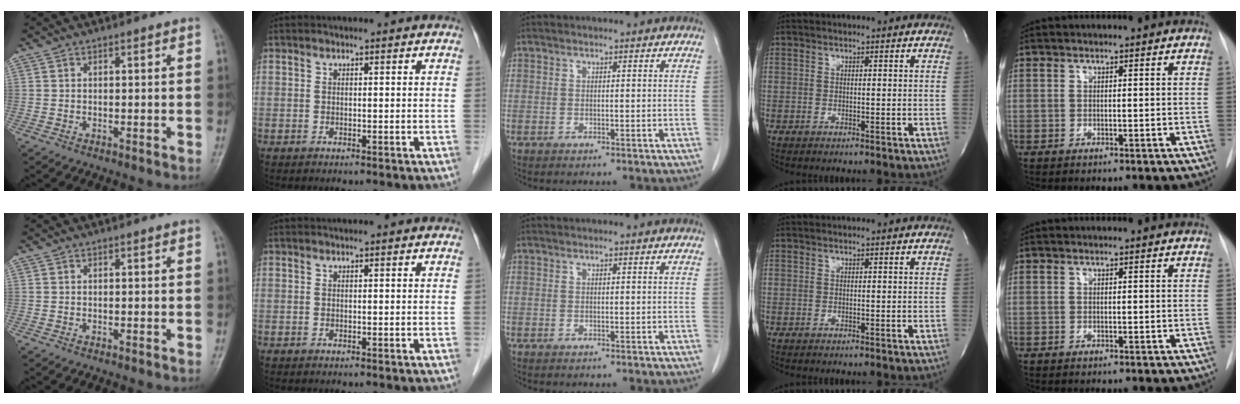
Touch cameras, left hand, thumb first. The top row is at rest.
{}